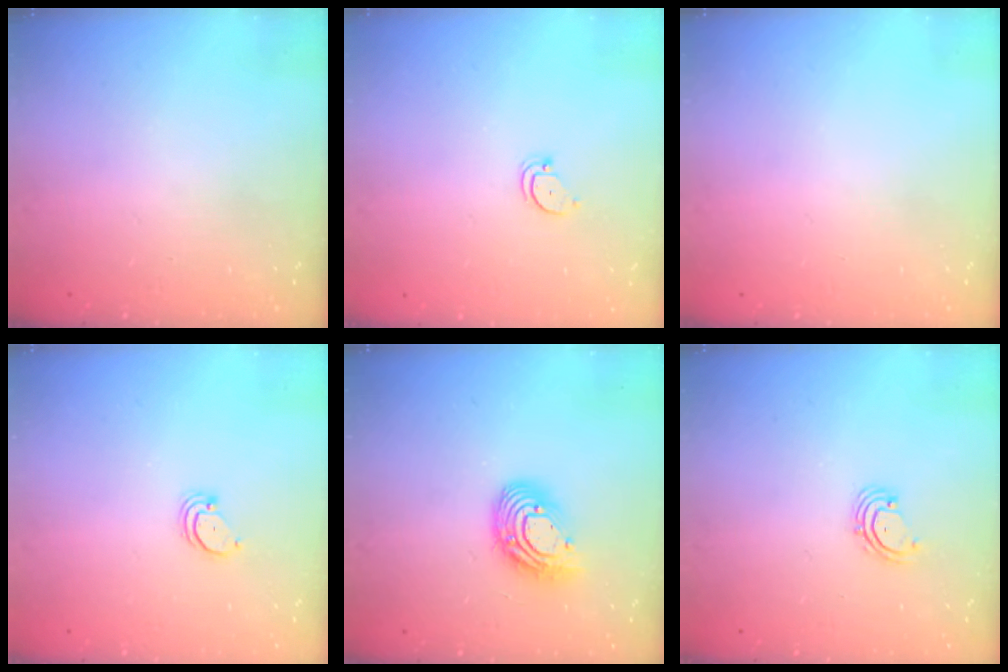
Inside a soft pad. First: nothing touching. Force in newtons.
{"total": 2.6, "press": 2.6, "slide": 0.0}
{"total": 0.0}
{"total": 2.0, "press": 2.0, "slide": 0.2}
{"total": 13.9, "press": 13.9, "slide": 1.2}
{"total": 2.0, "press": 2.0, "slide": 0.4}